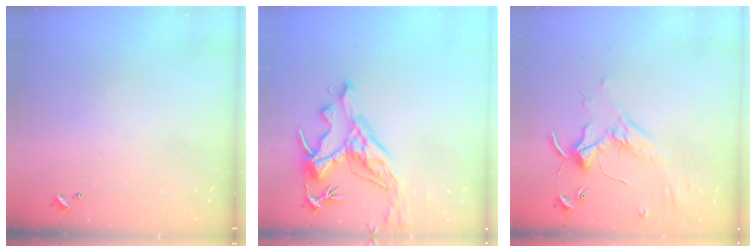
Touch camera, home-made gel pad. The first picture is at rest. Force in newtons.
{"total": 7.8, "press": 7.7, "slide": 1.4}
{"total": 1.8, "press": 1.8, "slide": 0.4}